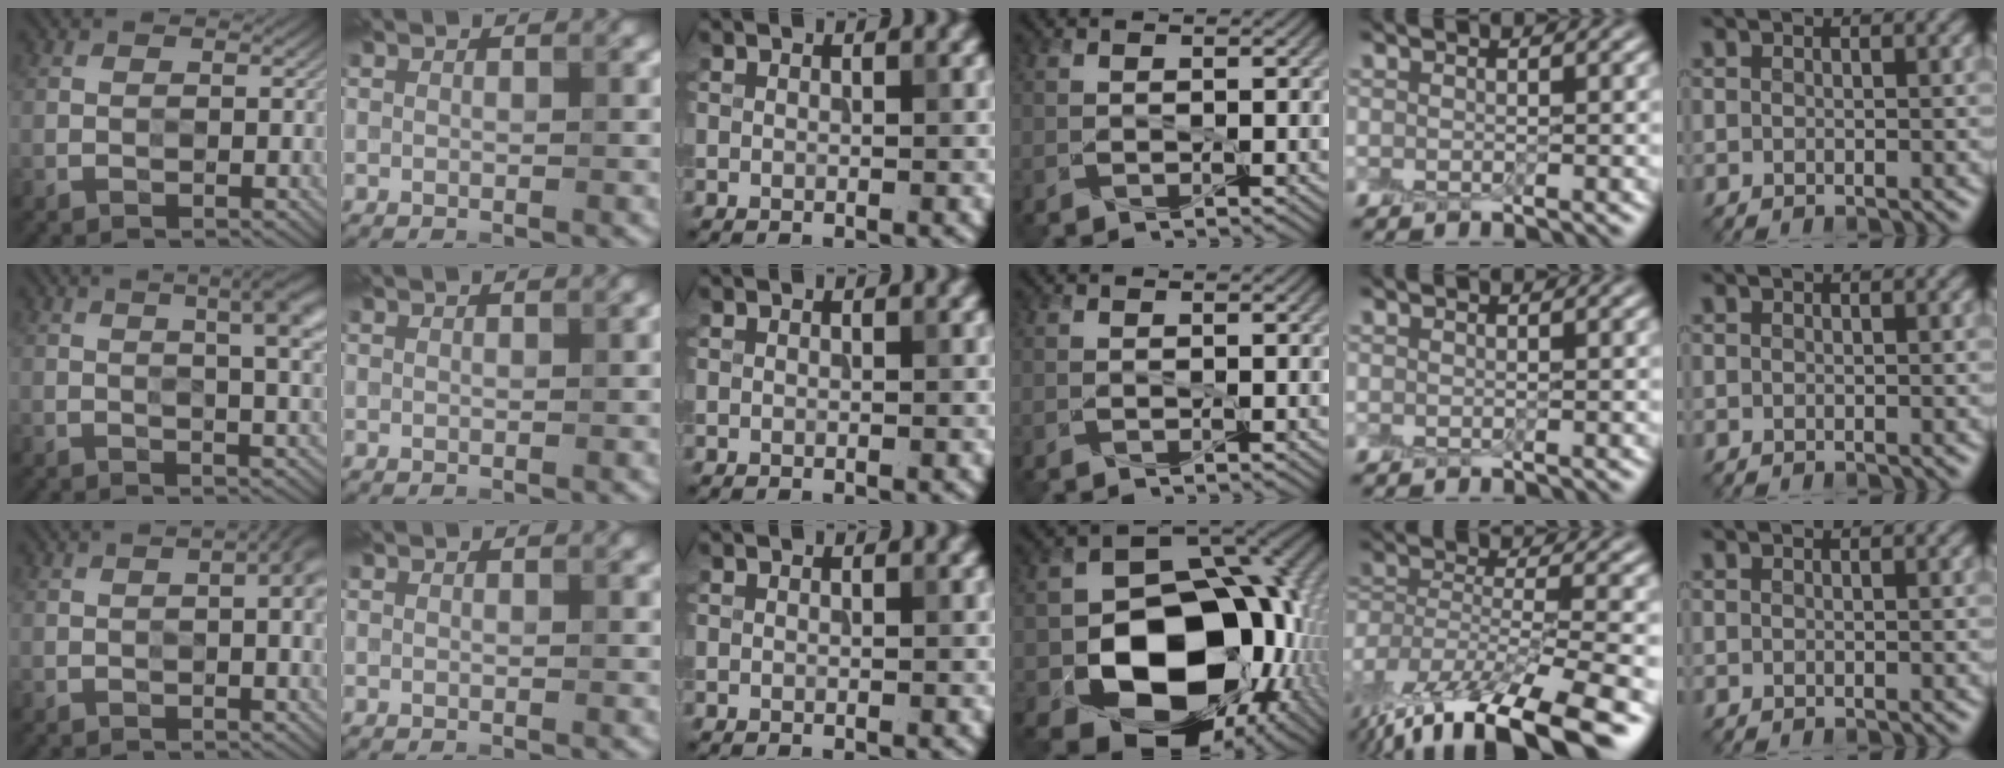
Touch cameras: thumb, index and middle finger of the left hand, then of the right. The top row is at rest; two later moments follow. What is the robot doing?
{"motion": "peel", "object": "plastic screen protector"}